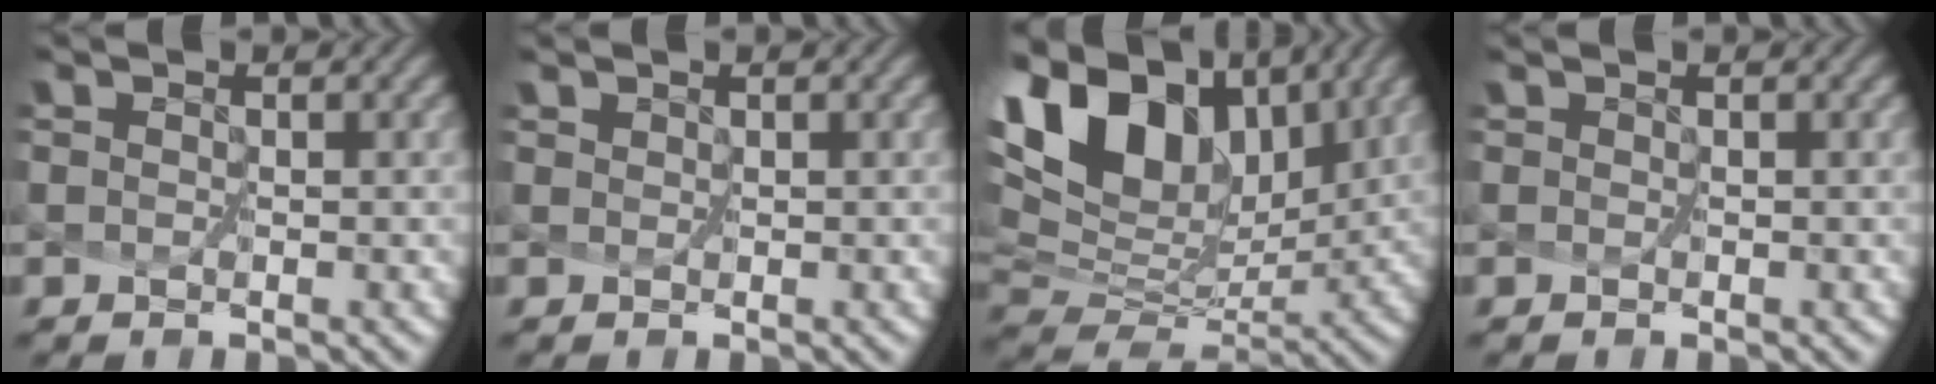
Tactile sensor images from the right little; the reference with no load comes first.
{"total": 0.9, "force": [0.5, 0.6, 0.4], "torque": [-0.011, 0.003, 0.003]}
{"total": 13.8, "force": [6.2, 8.1, 9.3], "torque": [-0.187, 0.026, 0.119]}
{"total": 0.0}